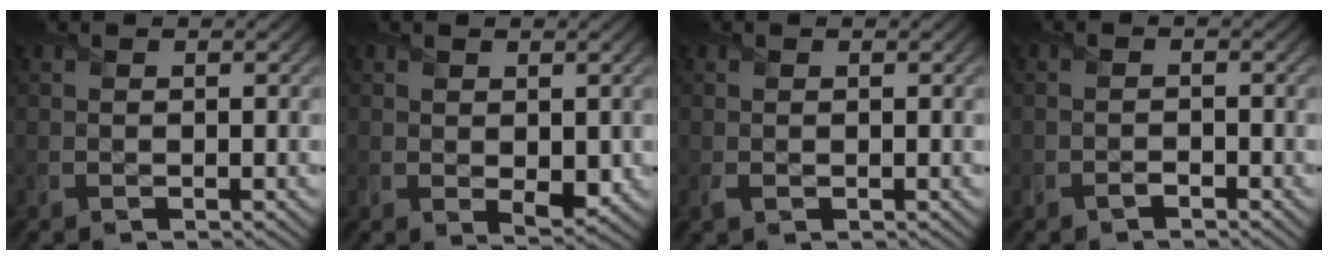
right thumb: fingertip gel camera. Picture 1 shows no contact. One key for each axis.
{"total": 2.5, "fx": 0.2, "fy": 1.4, "fz": 2.0, "tx": -0.037, "ty": -0.010, "tz": 0.009}
{"total": 0.5, "fx": 0.0, "fy": 0.1, "fz": 0.5, "tx": -0.012, "ty": 0.001, "tz": 0.001}
{"total": 0.8, "fx": -0.7, "fy": 0.2, "fz": 0.5, "tx": -0.010, "ty": 0.004, "tz": -0.012}